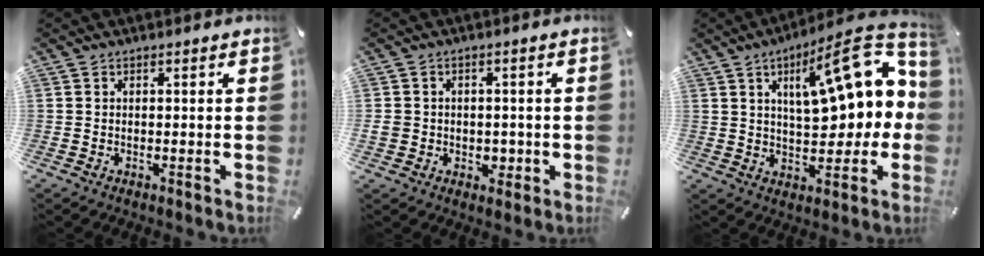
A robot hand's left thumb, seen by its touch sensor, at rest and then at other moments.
{"total": 4.5, "force": [-0.4, 4.3, 1.1], "torque": [-0.011, -0.001, -0.009]}
{"total": 19.8, "force": [6.8, 8.6, 16.5], "torque": [-0.224, -0.037, 0.105]}